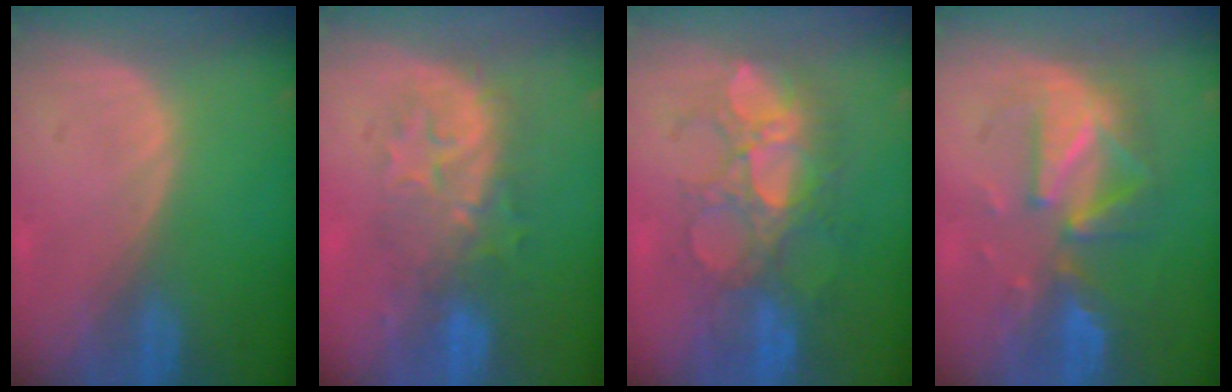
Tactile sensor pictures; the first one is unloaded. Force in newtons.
{"total": 7.9, "press": 7.8, "slide": 1.3}
{"total": 9.1, "press": 8.9, "slide": 1.8}
{"total": 8.3, "press": 8.2, "slide": 0.4}